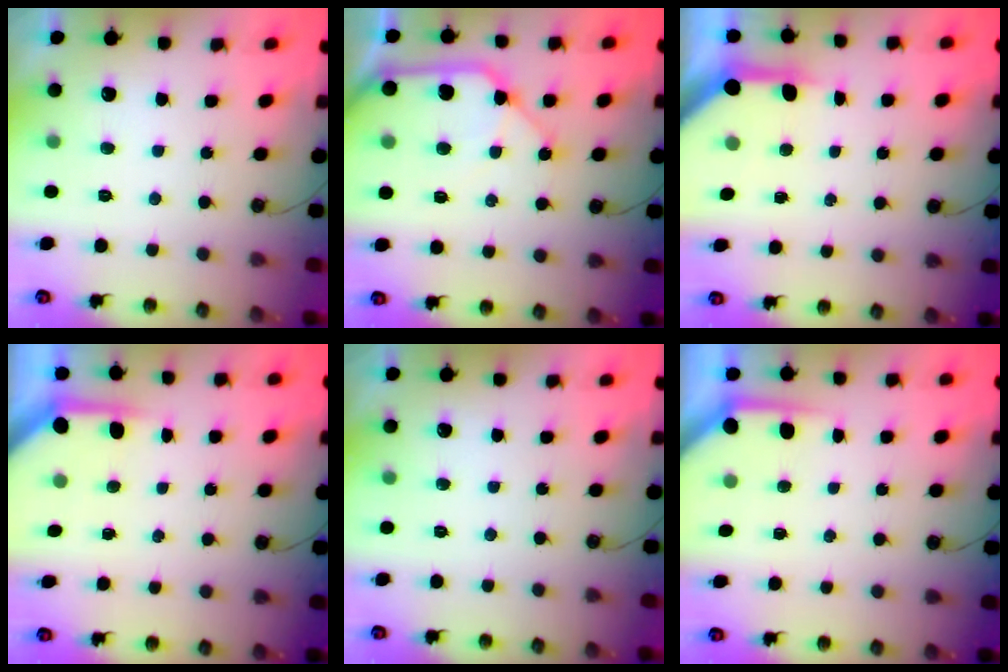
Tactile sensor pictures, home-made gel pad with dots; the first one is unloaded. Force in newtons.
{"total": 13.6, "press": 13.4, "slide": 2.2}
{"total": 5.3, "press": 5.3, "slide": 0.5}
{"total": 3.7, "press": 3.6, "slide": 0.4}
{"total": 0.0}
{"total": 3.4, "press": 3.4, "slide": 0.3}